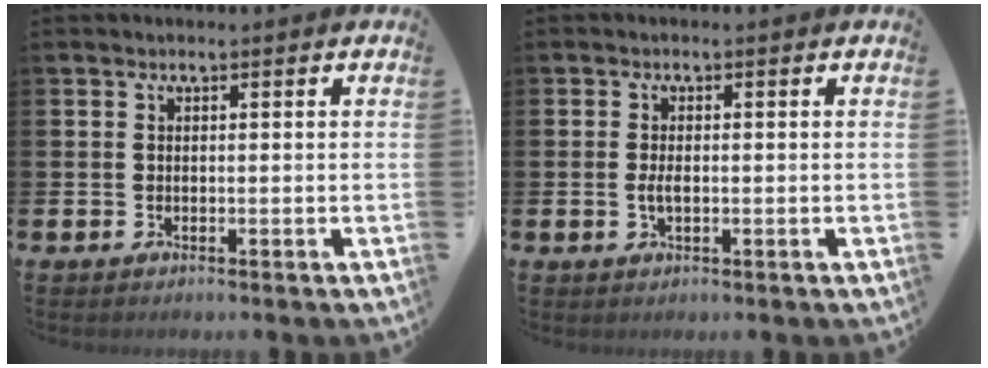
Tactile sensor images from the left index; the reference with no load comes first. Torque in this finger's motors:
{"motor_torque": [0.44, 0.02, 0.04, 0.09]}